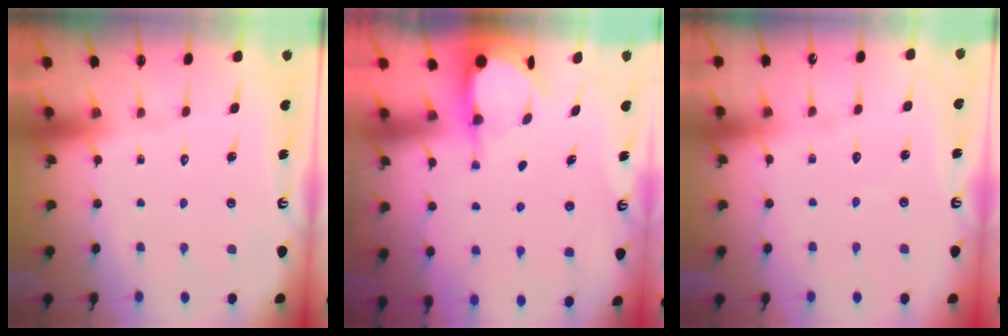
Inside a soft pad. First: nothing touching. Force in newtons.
{"total": 4.0, "press": 4.0, "slide": 0.3}
{"total": 2.9, "press": 2.9, "slide": 0.3}